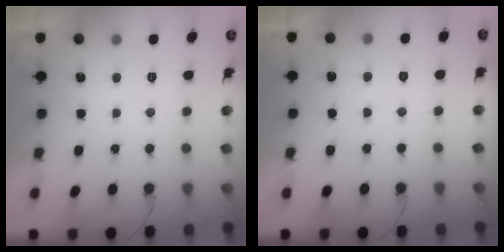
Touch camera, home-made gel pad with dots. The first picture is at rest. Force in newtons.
{"total": 4.9, "press": 4.9, "slide": 0.3}